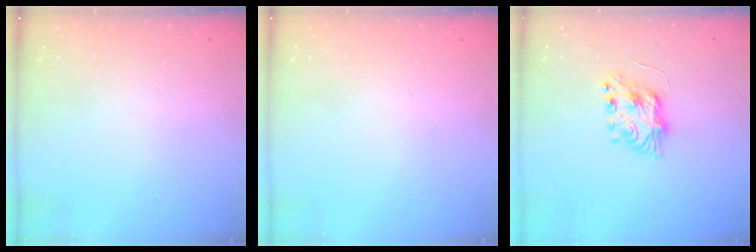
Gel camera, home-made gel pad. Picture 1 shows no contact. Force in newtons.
{"total": 0.0}
{"total": 8.7, "press": 8.6, "slide": 0.6}